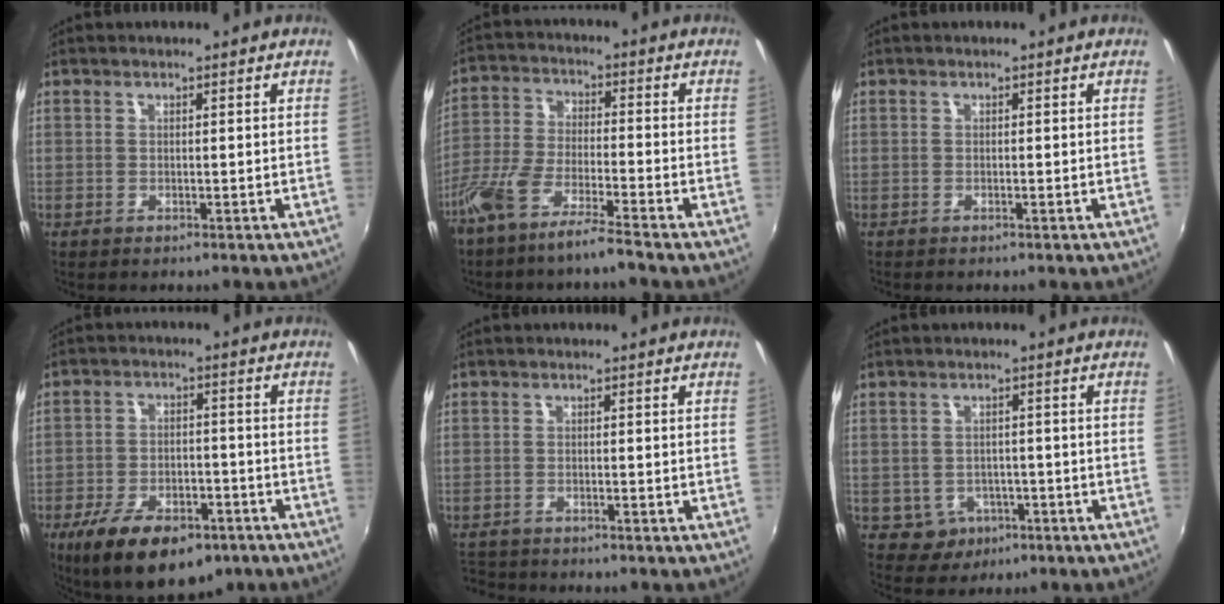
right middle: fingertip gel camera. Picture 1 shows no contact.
{"total": 8.2, "force": [-6.2, 0.6, 5.4], "torque": [-0.123, -0.006, -0.121]}
{"total": 2.0, "force": [-2.0, 0.1, 0.3], "torque": [-0.017, -0.005, -0.042]}
{"total": 16.3, "force": [-10.3, 7.6, 10.2], "torque": [-0.204, -0.021, -0.153]}
{"total": 3.6, "force": [-3.5, 0.6, 0.8], "torque": [-0.035, -0.009, -0.067]}
{"total": 5.1, "force": [-2.2, 4.4, 1.3], "torque": [-0.040, 0.007, -0.018]}